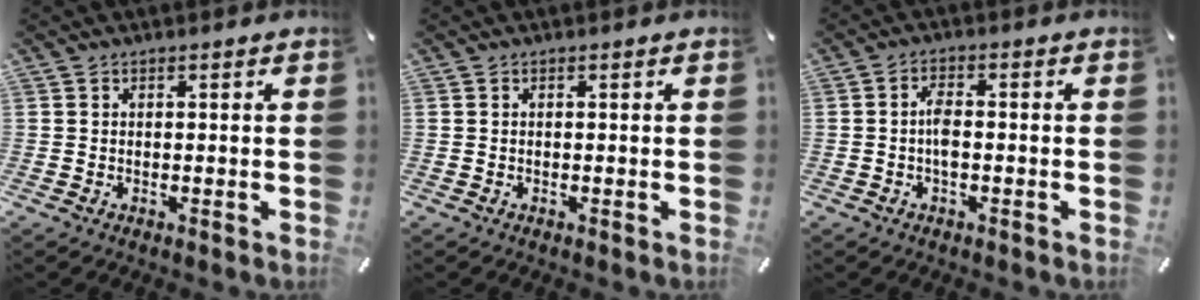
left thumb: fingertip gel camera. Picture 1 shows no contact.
{"total": 0.0}
{"total": 3.7, "force": [-0.7, 1.6, 3.2], "torque": [-0.059, 0.007, -0.013]}